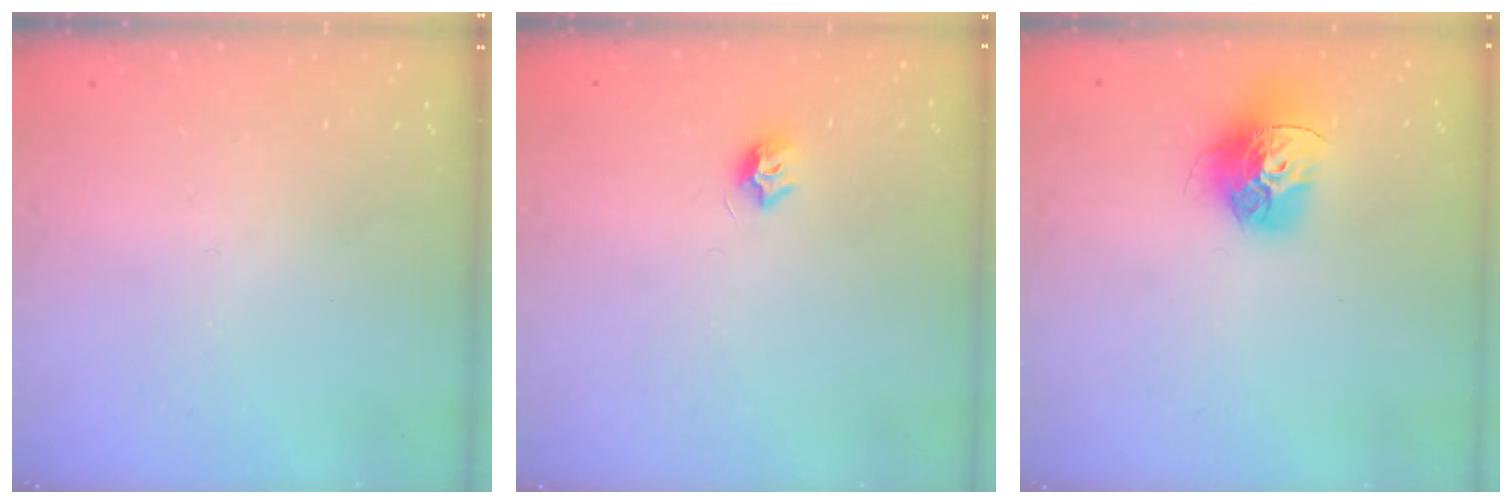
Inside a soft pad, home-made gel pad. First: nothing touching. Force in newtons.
{"total": 7.4, "press": 7.4, "slide": 0.6}
{"total": 15.3, "press": 15.2, "slide": 1.7}